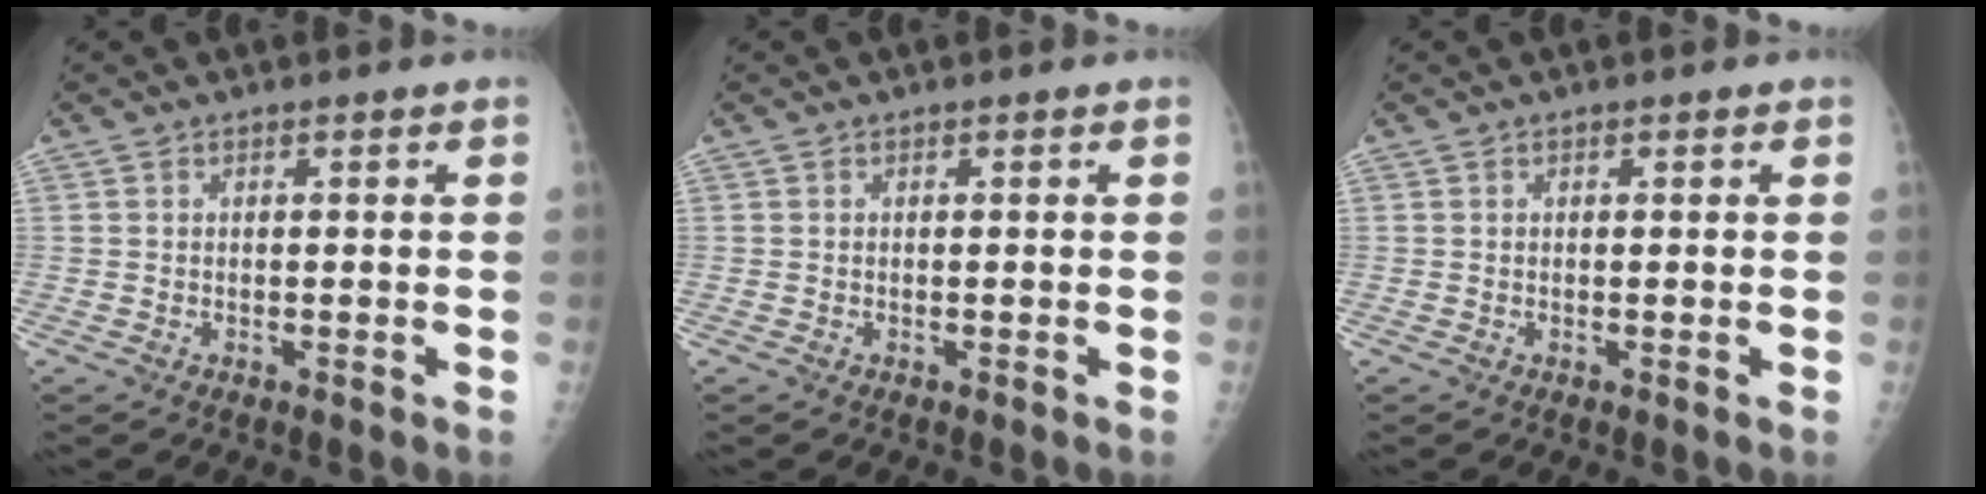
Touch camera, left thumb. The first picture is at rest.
{"total": 0.0}
{"total": 0.8, "force": [0.4, 0.5, 0.5], "torque": [-0.004, 0.000, 0.002]}